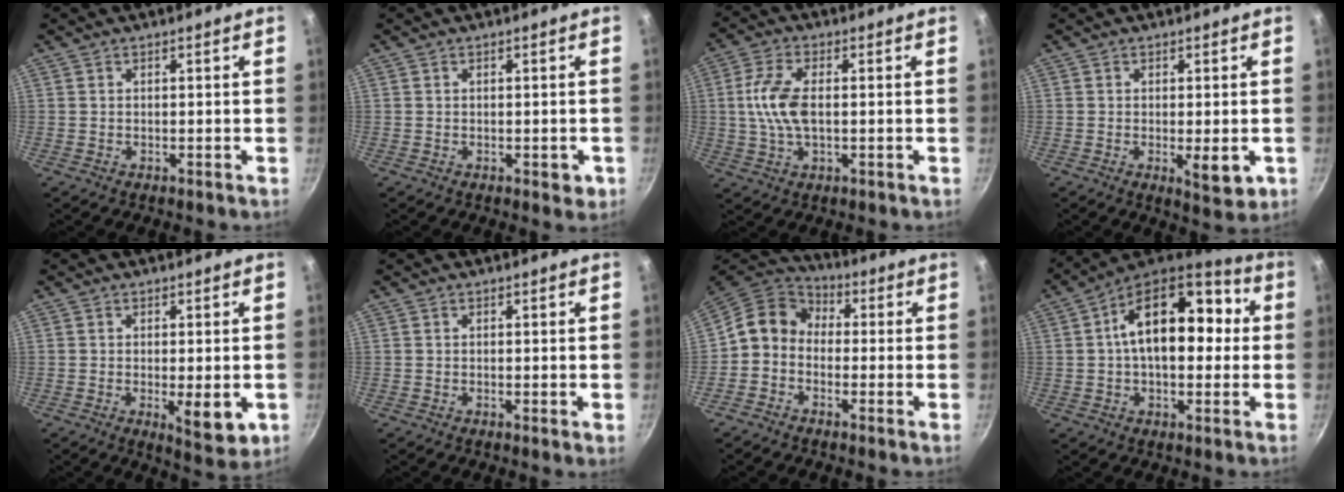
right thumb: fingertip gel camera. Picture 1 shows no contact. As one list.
[{"total": 2.1, "force": [-0.7, 1.1, 1.7], "torque": [-0.005, 0.002, -0.008]}, {"total": 8.7, "force": [0.3, 4.3, 7.5], "torque": [-0.167, 0.006, 0.005]}, {"total": 5.0, "force": [-1.2, 1.7, 4.5], "torque": [-0.057, -0.012, -0.014]}, {"total": 6.4, "force": [-1.4, 2.1, 5.9], "torque": [-0.078, -0.017, -0.016]}, {"total": 1.0, "force": [0.0, 0.2, 1.0], "torque": [-0.014, -0.005, -0.002]}, {"total": 9.1, "force": [-1.4, 7.8, 4.6], "torque": [-0.076, 0.043, -0.043]}, {"total": 19.5, "force": [2.6, 11.1, 15.9], "torque": [-0.214, 0.038, 0.027]}]